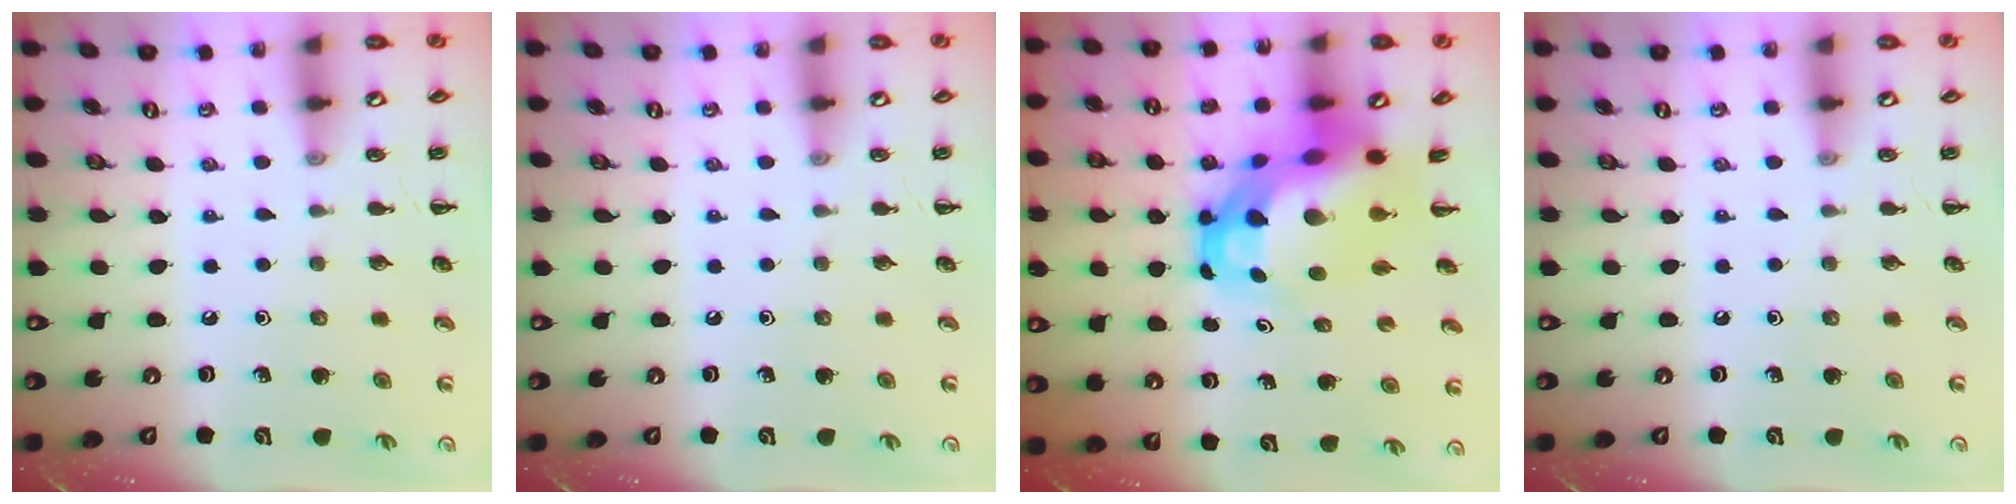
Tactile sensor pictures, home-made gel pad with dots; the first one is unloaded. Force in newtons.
{"total": 0.0}
{"total": 11.2, "press": 10.7, "slide": 3.1}
{"total": 0.0}